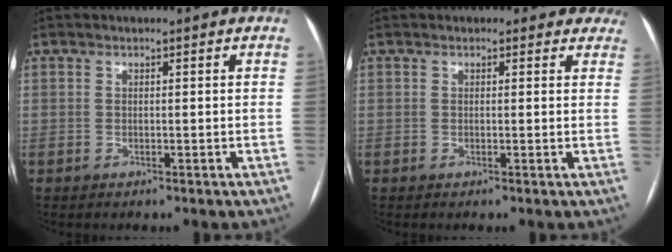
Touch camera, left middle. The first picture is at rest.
{"total": 4.7, "force": [4.1, 2.3, 0.2], "torque": [0.026, 0.000, 0.020]}